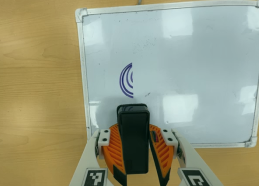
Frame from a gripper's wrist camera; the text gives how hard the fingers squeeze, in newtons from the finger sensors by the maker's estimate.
{"total": 11.9, "left": 10.4, "right": 13.4}